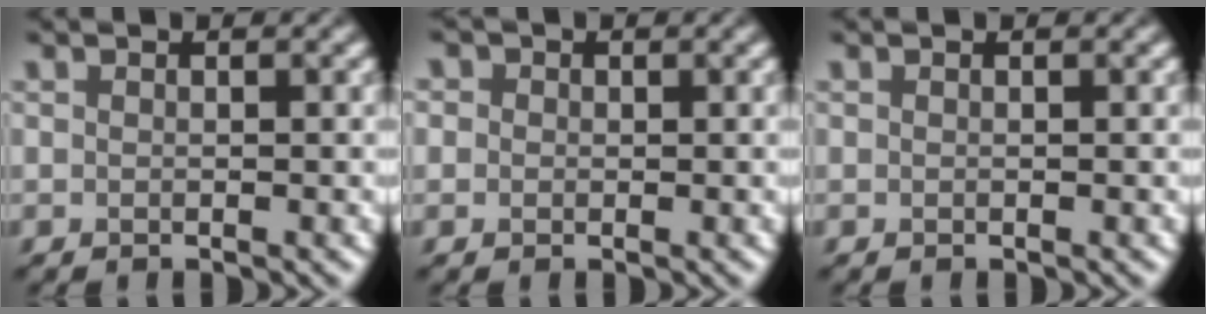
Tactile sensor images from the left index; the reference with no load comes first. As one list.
[{"total": 2.3, "force": [1.0, 1.8, 0.9], "torque": [-0.006, 0.013, -0.006]}, {"total": 0.0}]